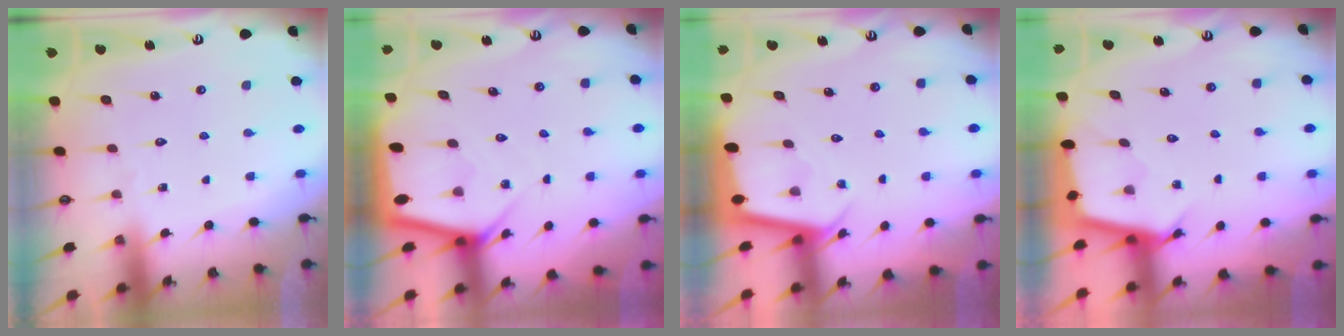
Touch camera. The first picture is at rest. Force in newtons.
{"total": 6.3, "press": 6.3, "slide": 0.6}
{"total": 2.3, "press": 2.3, "slide": 0.1}
{"total": 2.8, "press": 2.8, "slide": 0.3}